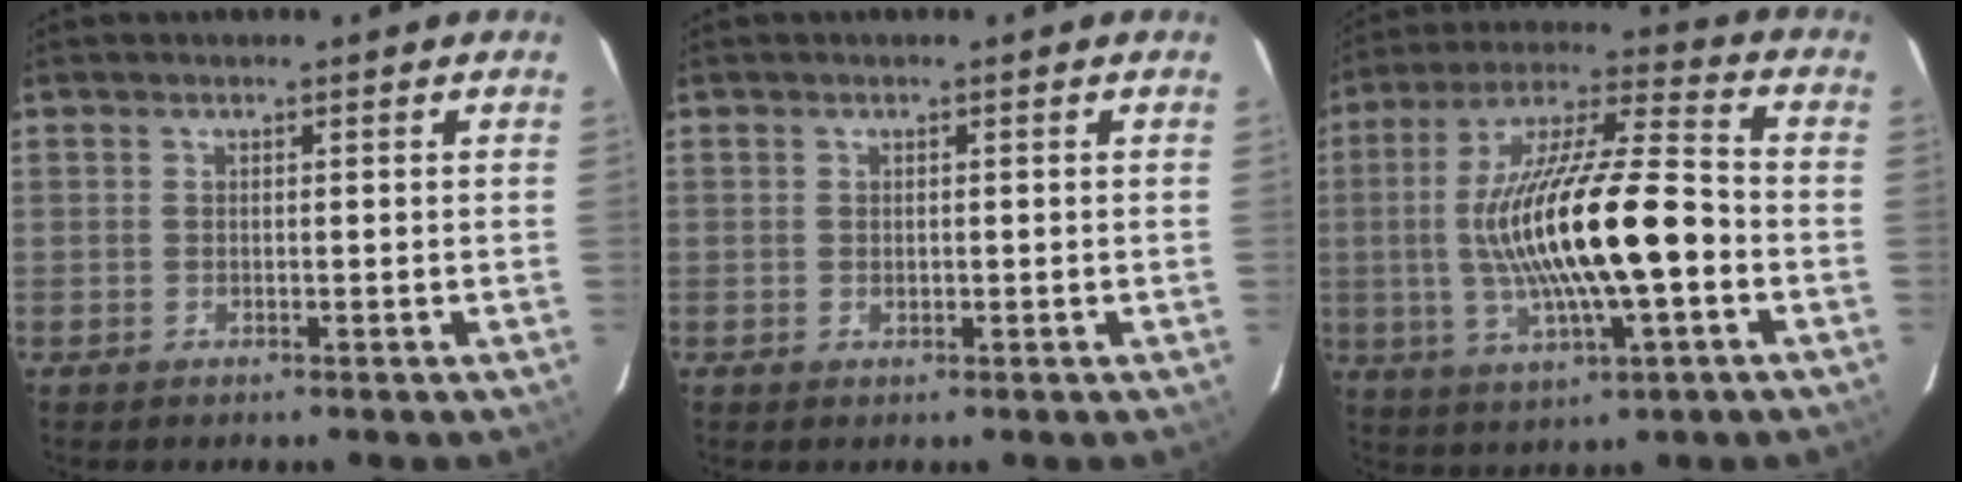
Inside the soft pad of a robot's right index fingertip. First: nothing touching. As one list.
[{"total": 1.0, "force": [0.0, 0.9, 0.4], "torque": [-0.006, 0.000, 0.002]}, {"total": 20.6, "force": [-3.0, 4.3, 20.0], "torque": [-0.375, 0.001, -0.051]}]